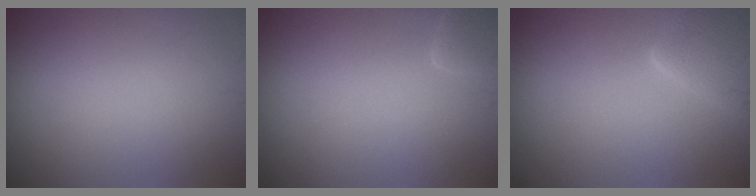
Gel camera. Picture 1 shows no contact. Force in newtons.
{"total": 1.6, "press": 1.6, "slide": 0.1}
{"total": 4.6, "press": 4.6, "slide": 0.3}